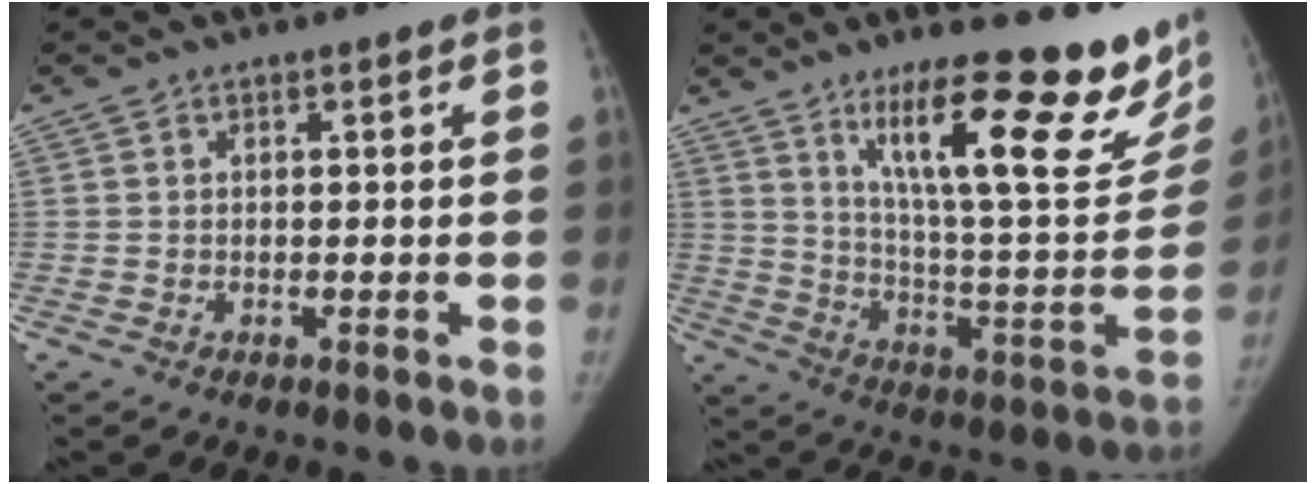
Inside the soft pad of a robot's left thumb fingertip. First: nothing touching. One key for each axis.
{"total": 28.3, "fx": 17.4, "fy": 7.1, "fz": 21.2, "tx": -0.262, "ty": -0.082, "tz": 0.270}